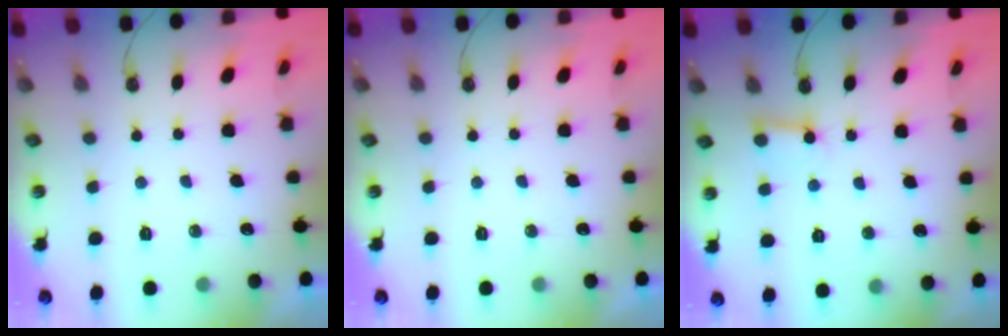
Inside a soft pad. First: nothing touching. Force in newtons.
{"total": 0.0}
{"total": 4.0, "press": 3.9, "slide": 0.4}